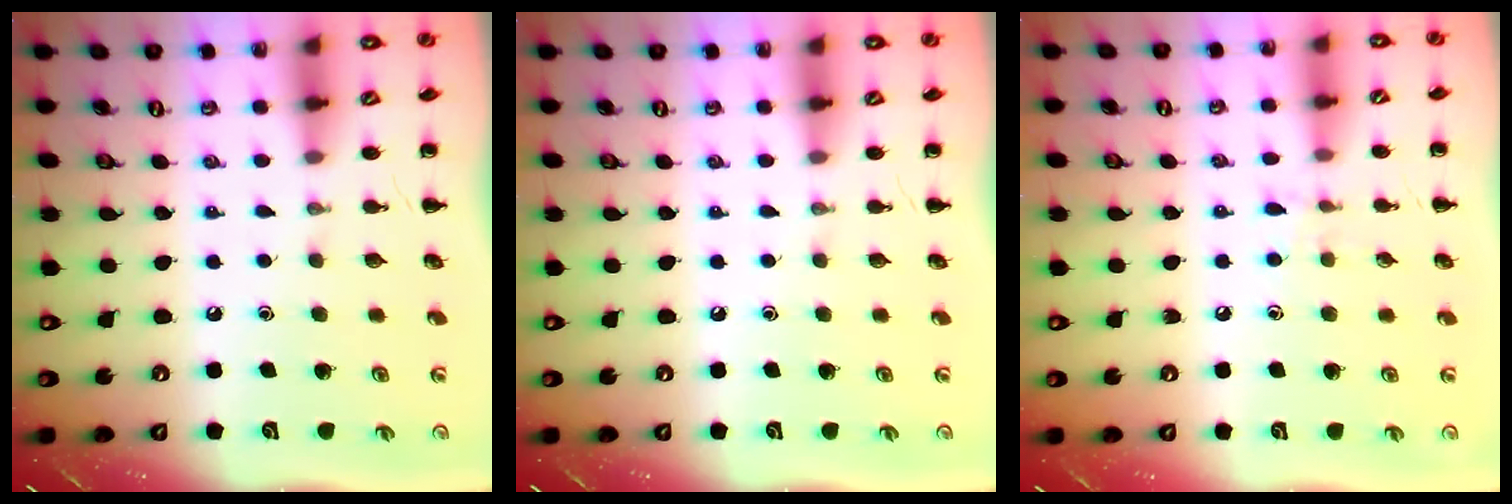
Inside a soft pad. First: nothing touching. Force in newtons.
{"total": 0.0}
{"total": 5.7, "press": 5.3, "slide": 2.2}